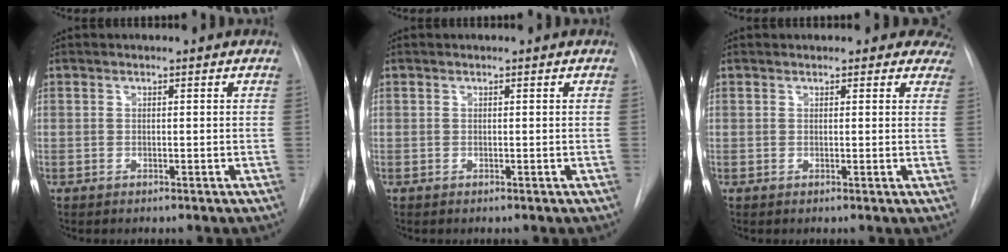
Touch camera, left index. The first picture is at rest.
{"total": 0.0}
{"total": 6.1, "force": [5.4, 2.6, 0.8], "torque": [0.028, -0.002, 0.036]}